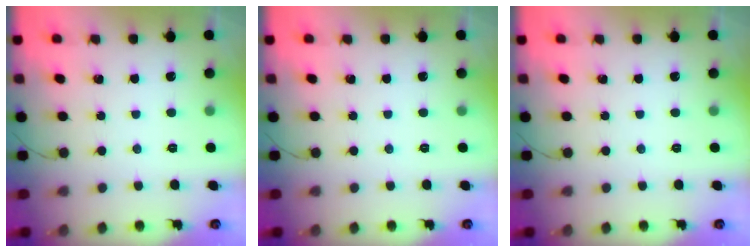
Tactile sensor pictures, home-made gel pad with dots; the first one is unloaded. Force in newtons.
{"total": 0.0}
{"total": 0.0}